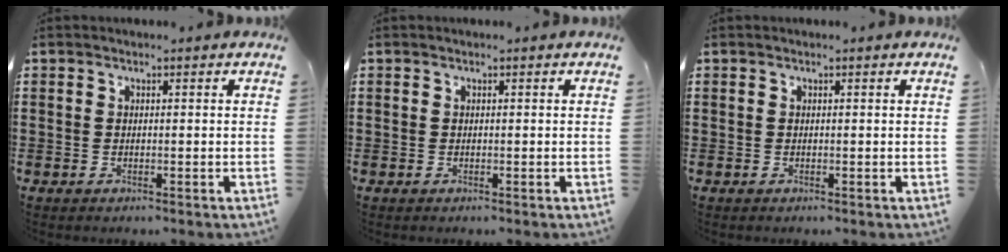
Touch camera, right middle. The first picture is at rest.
{"total": 0.0}
{"total": 0.0}